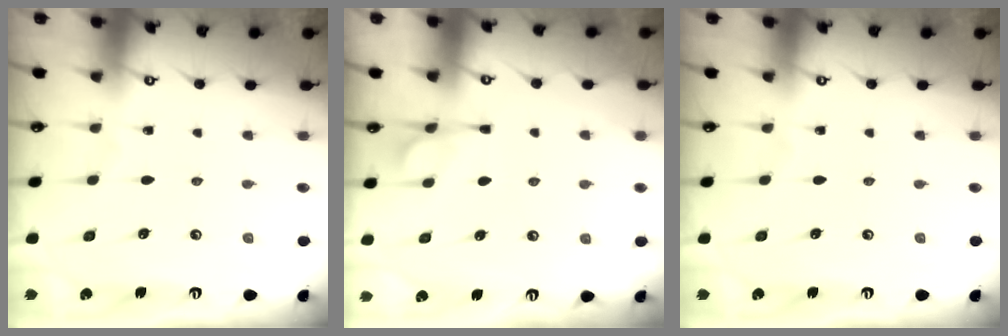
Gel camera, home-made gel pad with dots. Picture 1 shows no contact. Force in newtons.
{"total": 3.0, "press": 2.6, "slide": 1.5}
{"total": 0.0}